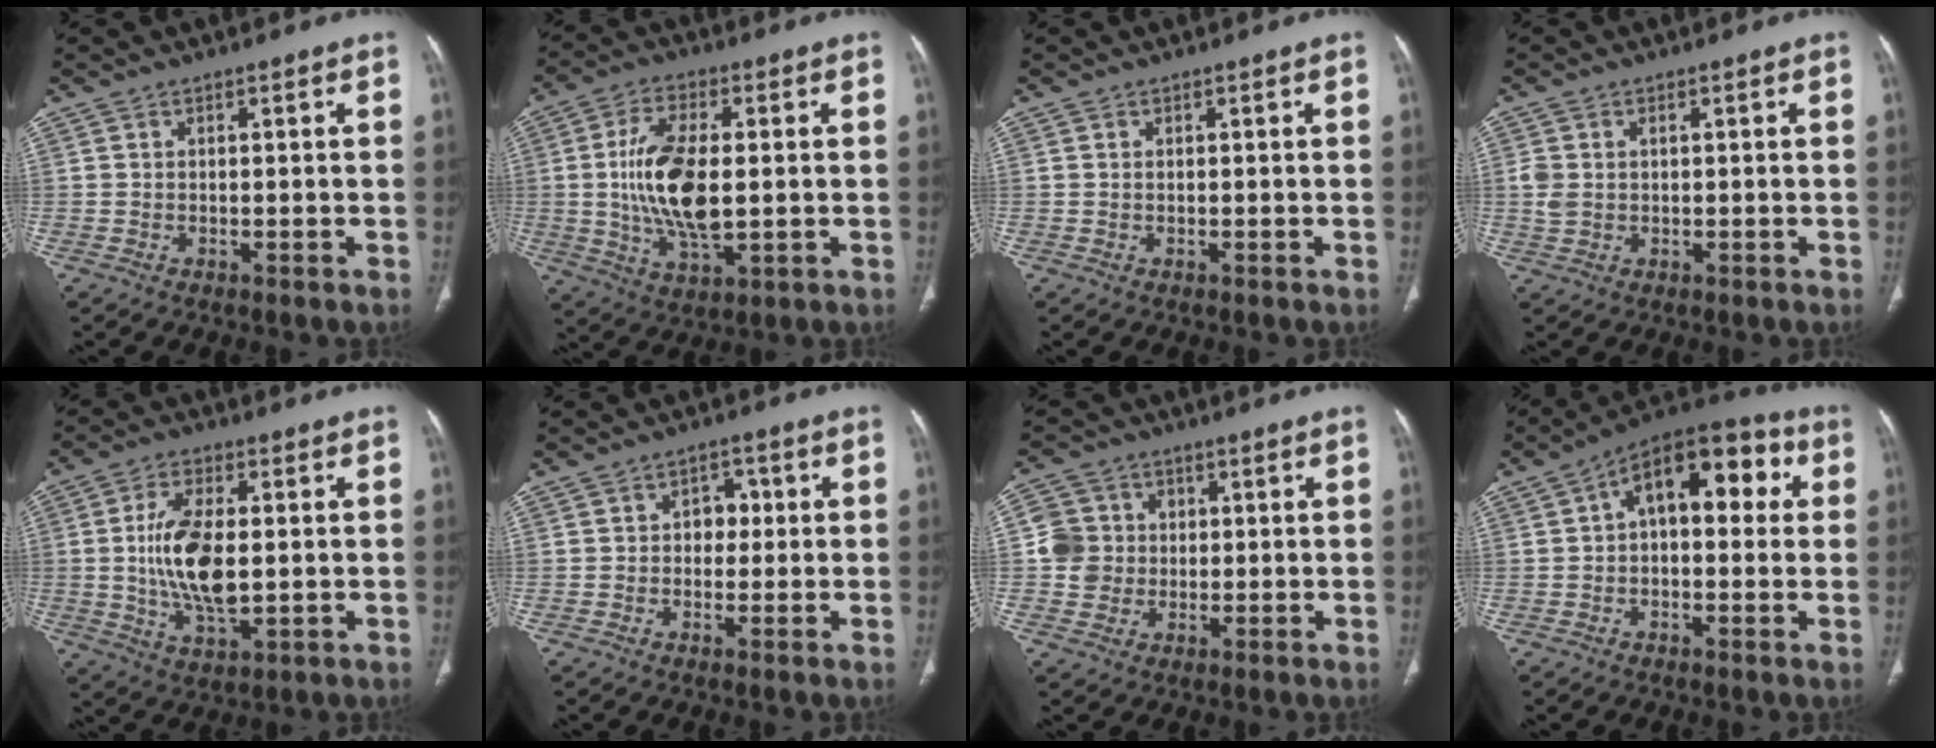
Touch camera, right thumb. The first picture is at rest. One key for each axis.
{"total": 14.5, "fx": 0.3, "fy": 6.8, "fz": 12.9, "tx": -0.247, "ty": -0.009, "tz": 0.009}
{"total": 0.0}
{"total": 3.6, "fx": 0.5, "fy": 2.5, "fz": 2.6, "tx": -0.069, "ty": 0.010, "tz": 0.016}
{"total": 12.8, "fx": 0.3, "fy": 6.1, "fz": 11.3, "tx": -0.214, "ty": -0.008, "tz": 0.010}
{"total": 4.0, "fx": 0.3, "fy": 3.1, "fz": 2.5, "tx": -0.009, "ty": 0.010, "tz": -0.003}
{"total": 7.3, "fx": 0.4, "fy": 7.0, "fz": 1.8, "tx": -0.010, "ty": 0.010, "tz": 0.005}
{"total": 15.5, "fx": 3.3, "fy": 8.3, "fz": 12.6, "tx": -0.143, "ty": 0.040, "tz": 0.039}